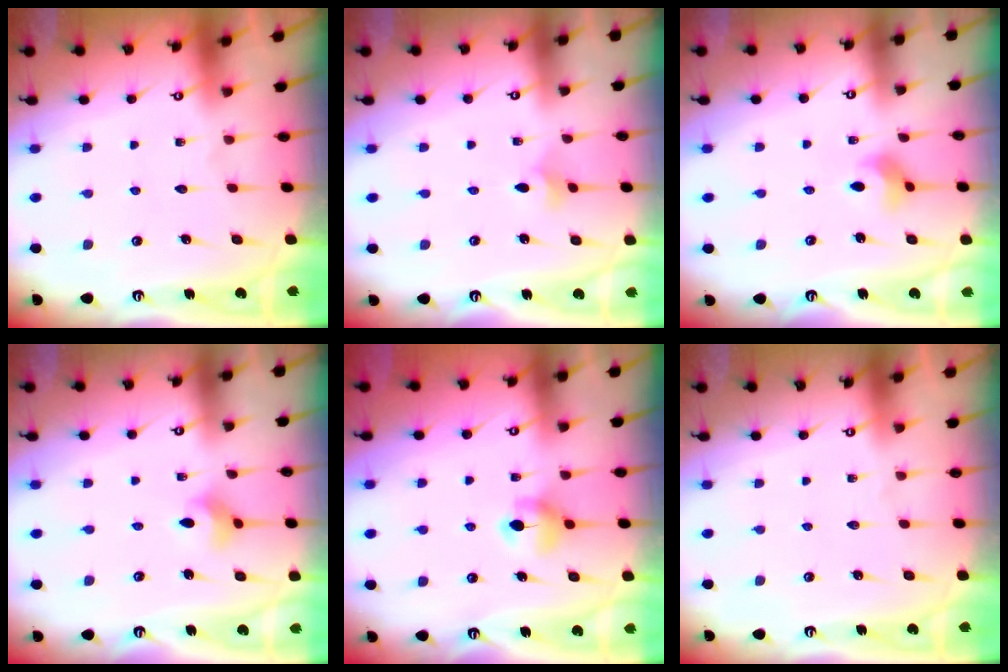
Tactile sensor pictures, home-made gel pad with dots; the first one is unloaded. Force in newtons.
{"total": 2.9, "press": 2.9, "slide": 0.5}
{"total": 3.9, "press": 3.9, "slide": 0.6}
{"total": 4.3, "press": 4.3, "slide": 0.7}
{"total": 5.9, "press": 5.9, "slide": 0.6}
{"total": 0.0}